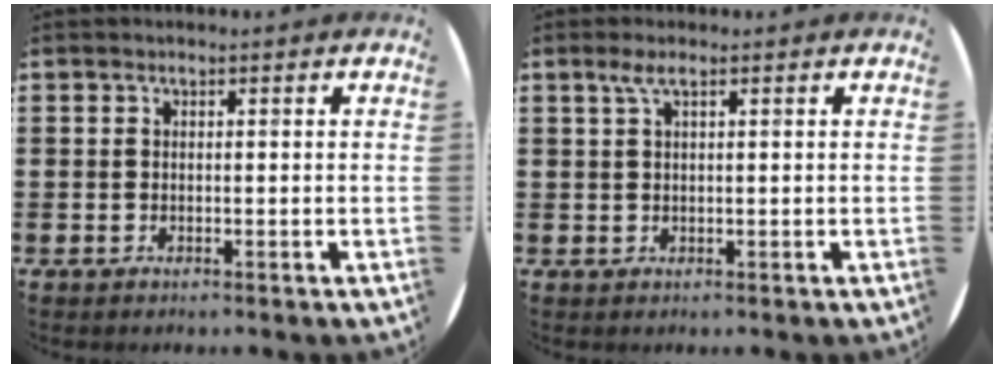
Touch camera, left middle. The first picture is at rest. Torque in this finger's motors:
{"motor_torque": [0.69, -0.04, 0.17, 0.01]}